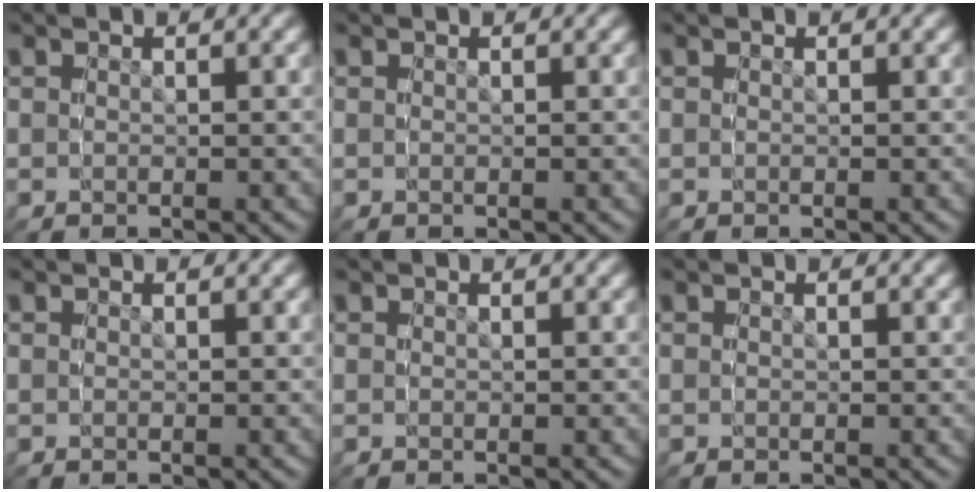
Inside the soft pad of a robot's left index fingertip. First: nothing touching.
{"total": 0.0}
{"total": 0.0}
{"total": 0.0}
{"total": 0.0}
{"total": 0.0}